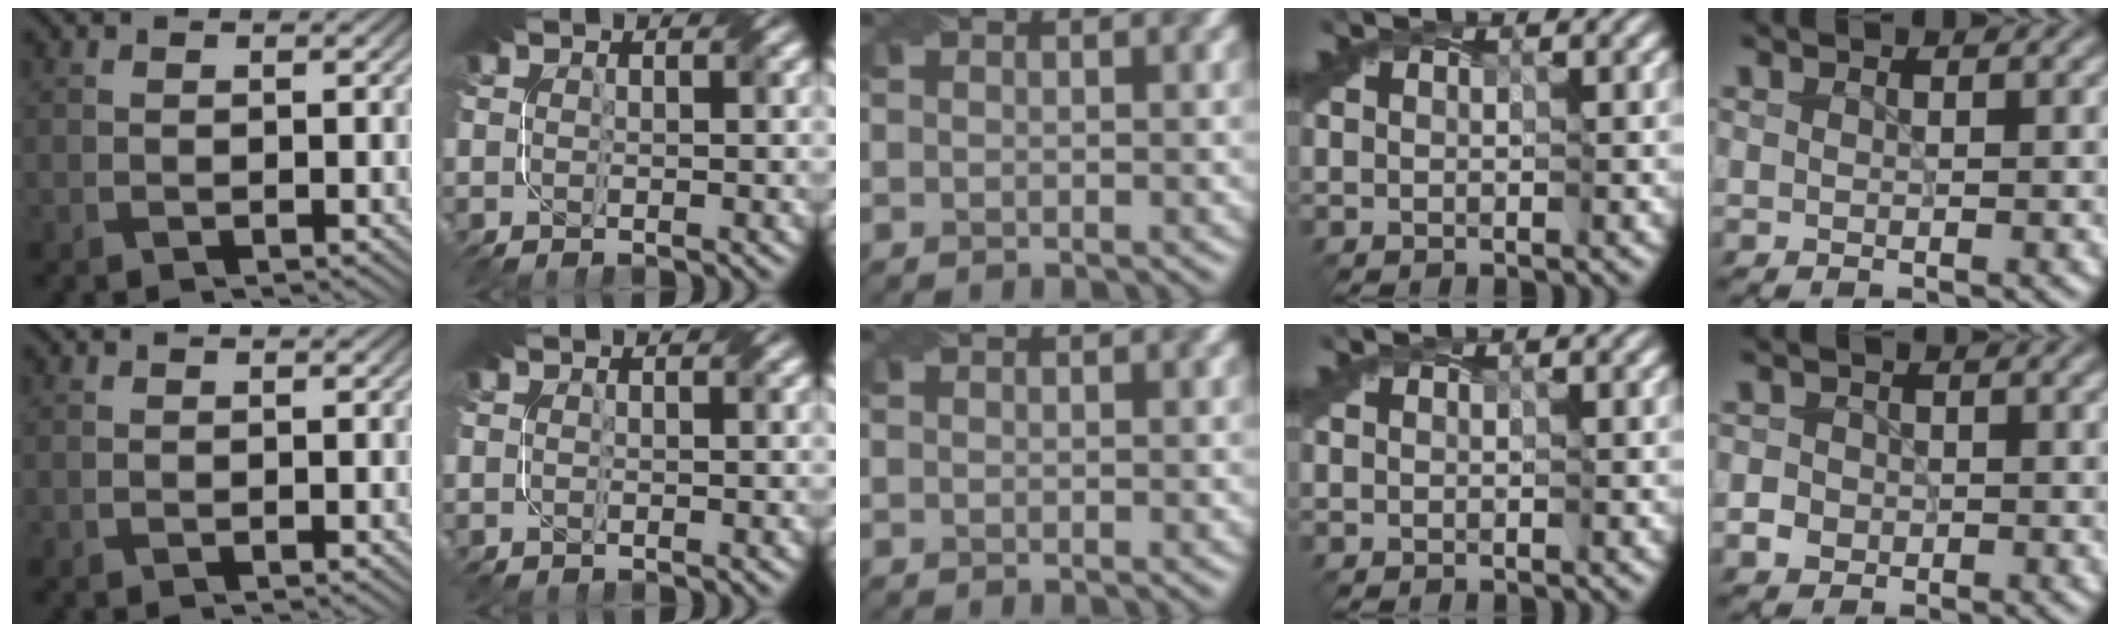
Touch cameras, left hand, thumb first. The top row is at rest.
{"index": {"total": 0.7, "force": [0.3, -0.2, -0.6], "torque": [0.007, 0.005, 0.004]}, "little": {"total": 2.1, "force": [-0.5, 2.0, 0.7], "torque": [0.002, -0.001, -0.011]}}